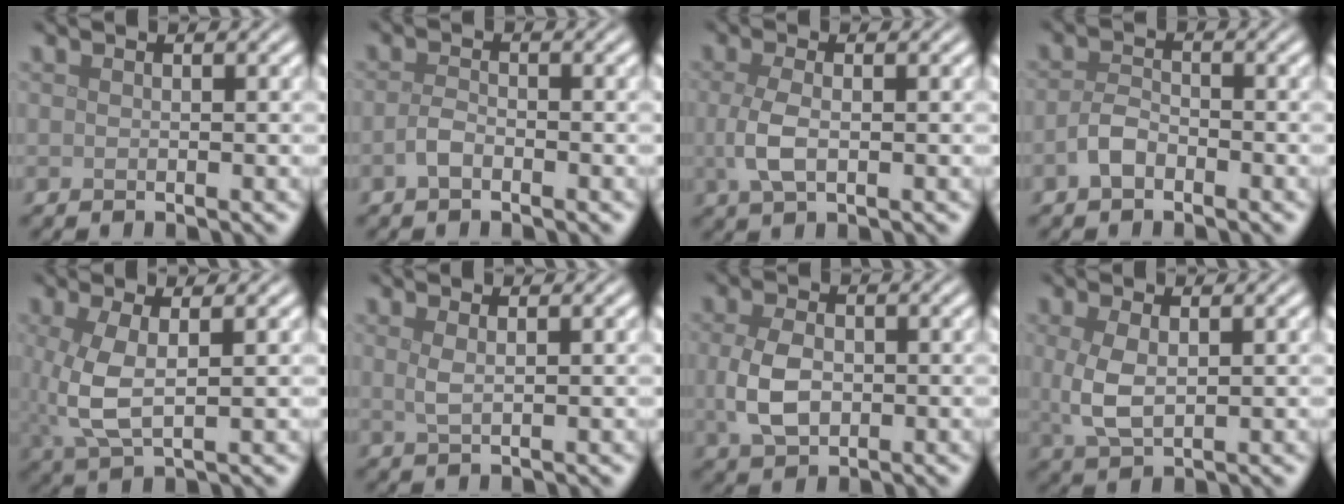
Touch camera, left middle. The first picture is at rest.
{"total": 1.5, "force": [-0.8, 0.7, 1.0], "torque": [-0.025, 0.002, -0.019]}
{"total": 2.9, "force": [-0.2, 1.3, 2.6], "torque": [-0.065, -0.004, -0.004]}
{"total": 2.1, "force": [-1.2, 1.1, 1.3], "torque": [-0.027, 0.006, -0.028]}
{"total": 4.4, "force": [0.4, 1.8, 4.1], "torque": [-0.107, -0.003, 0.009]}
{"total": 1.5, "force": [0.5, 0.5, 1.3], "torque": [-0.022, -0.001, 0.009]}
{"total": 4.0, "force": [-0.2, 2.7, 3.0], "torque": [-0.068, -0.003, -0.003]}
{"total": 3.4, "force": [0.4, 1.7, 2.9], "torque": [-0.071, -0.002, 0.012]}